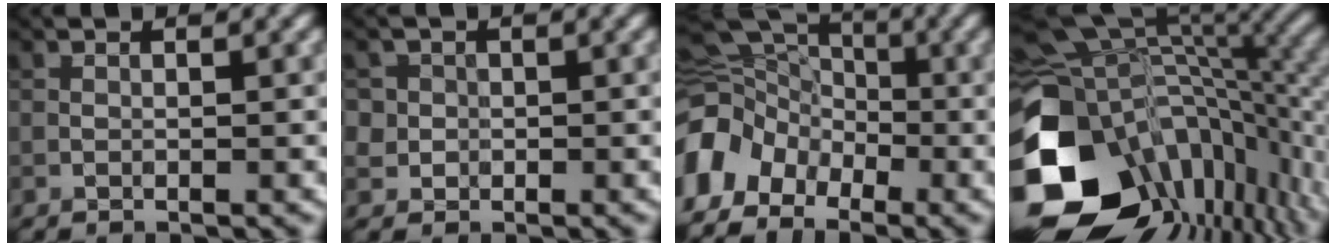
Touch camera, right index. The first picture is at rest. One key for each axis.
{"total": 2.7, "fx": 0.4, "fy": 2.6, "fz": 0.6, "tx": 0.000, "ty": 0.011, "tz": 0.007}
{"total": 7.8, "fx": -3.0, "fy": 5.9, "fz": 4.1, "tx": -0.083, "ty": 0.000, "tz": -0.071}
{"total": 17.4, "fx": -6.2, "fy": 11.6, "fz": 11.4, "tx": -0.253, "ty": -0.052, "tz": -0.073}